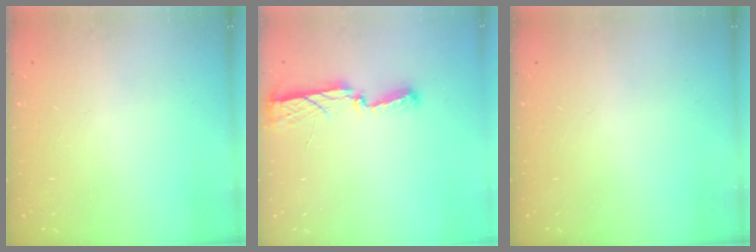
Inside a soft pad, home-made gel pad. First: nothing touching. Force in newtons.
{"total": 8.1, "press": 8.0, "slide": 0.5}
{"total": 0.0}